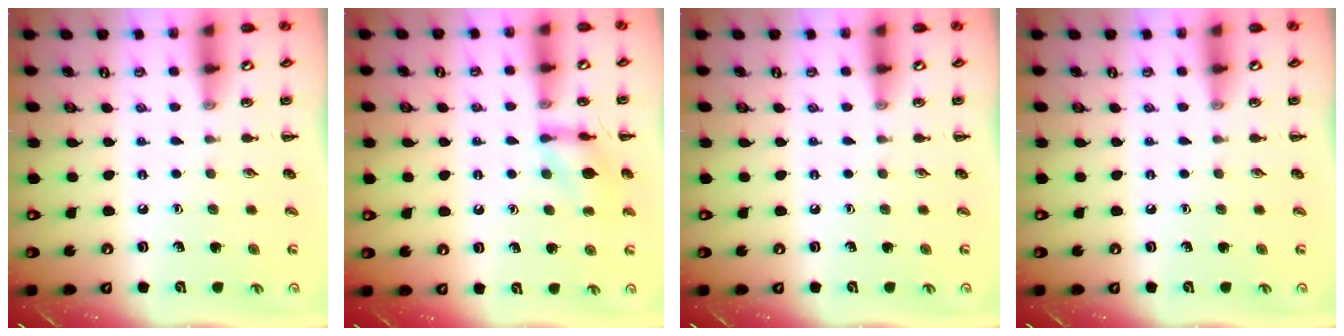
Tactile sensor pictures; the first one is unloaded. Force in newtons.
{"total": 9.7, "press": 9.7, "slide": 0.8}
{"total": 0.0}
{"total": 0.0}